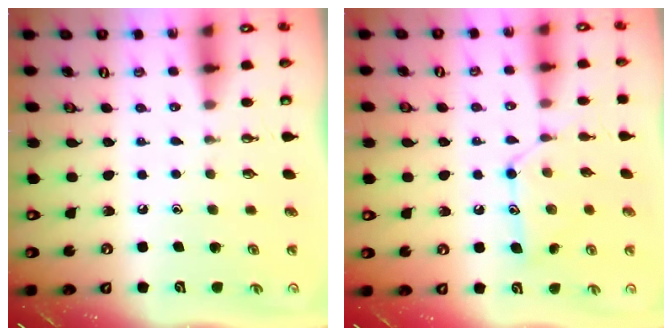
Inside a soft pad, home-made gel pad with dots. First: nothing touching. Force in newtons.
{"total": 12.4, "press": 12.4, "slide": 0.1}